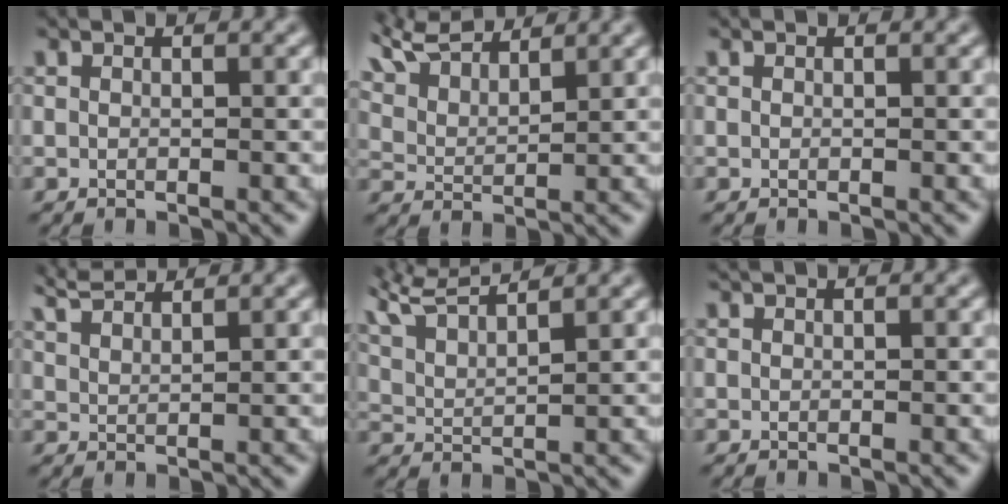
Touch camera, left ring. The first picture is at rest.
{"total": 4.7, "force": [4.3, 0.9, 1.5], "torque": [-0.045, 0.016, 0.082]}
{"total": 0.0}
{"total": 3.2, "force": [3.1, 0.2, 0.9], "torque": [-0.013, 0.011, 0.060]}
{"total": 6.8, "force": [5.8, 1.3, 3.2], "torque": [-0.069, 0.032, 0.087]}
{"total": 0.0}